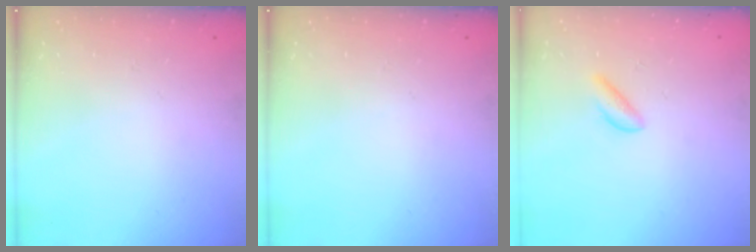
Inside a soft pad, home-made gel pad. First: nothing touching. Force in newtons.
{"total": 0.0}
{"total": 2.7, "press": 2.7, "slide": 0.3}